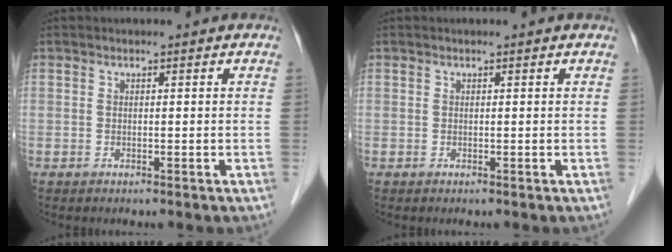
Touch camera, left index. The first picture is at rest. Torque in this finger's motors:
{"motor_torque": [0.30, -0.07, -0.05, -0.01]}